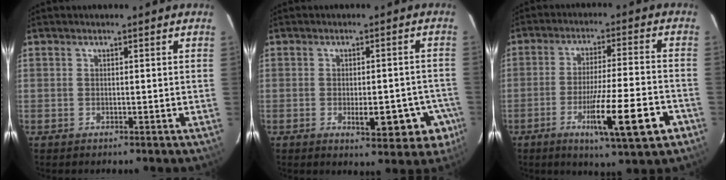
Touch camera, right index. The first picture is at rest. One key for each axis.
{"total": 9.3, "fx": -4.1, "fy": 3.7, "fz": 7.5, "tx": -0.073, "ty": 0.014, "tz": -0.046}
{"total": 13.3, "fx": -5.9, "fy": 0.7, "fz": 11.9, "tx": -0.194, "ty": -0.017, "tz": -0.086}